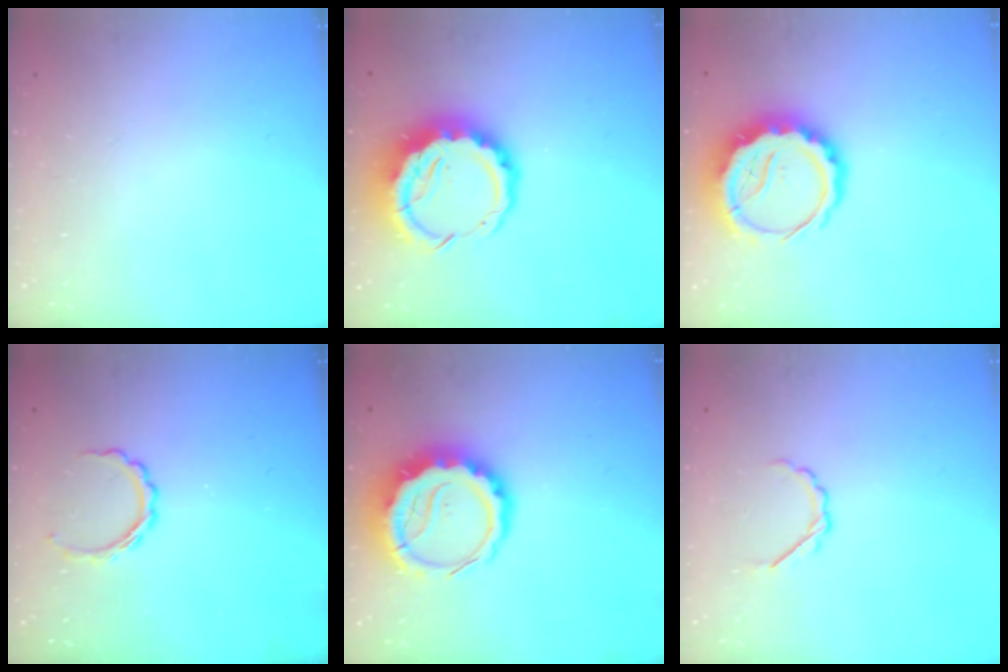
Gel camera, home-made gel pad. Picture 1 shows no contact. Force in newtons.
{"total": 12.5, "press": 12.2, "slide": 3.1}
{"total": 11.3, "press": 10.9, "slide": 2.9}
{"total": 5.5, "press": 5.5, "slide": 0.4}
{"total": 12.2, "press": 11.9, "slide": 2.7}
{"total": 2.9, "press": 2.7, "slide": 0.9}